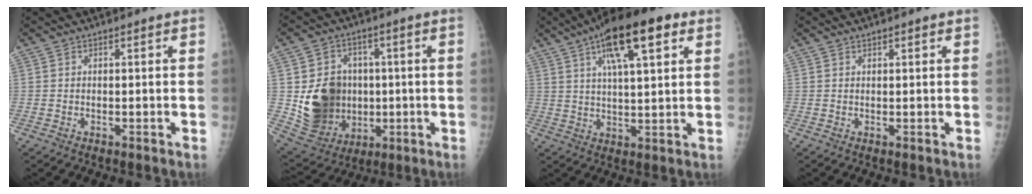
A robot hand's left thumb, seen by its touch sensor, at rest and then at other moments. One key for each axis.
{"total": 15.2, "fx": -0.4, "fy": 12.9, "fz": 8.0, "tx": -0.099, "ty": -0.002, "tz": 0.017}
{"total": 15.5, "fx": 7.5, "fy": 4.7, "fz": 12.8, "tx": -0.190, "ty": -0.006, "tz": 0.119}
{"total": 0.9, "fx": 0.6, "fy": 0.4, "fz": 0.6, "tx": -0.004, "ty": -0.001, "tz": 0.006}